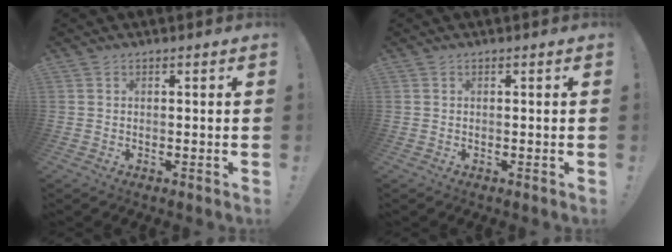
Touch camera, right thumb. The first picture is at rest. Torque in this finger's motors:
{"motor_torque": [-0.02, 0.05, -0.06, 0.00, 0.02]}